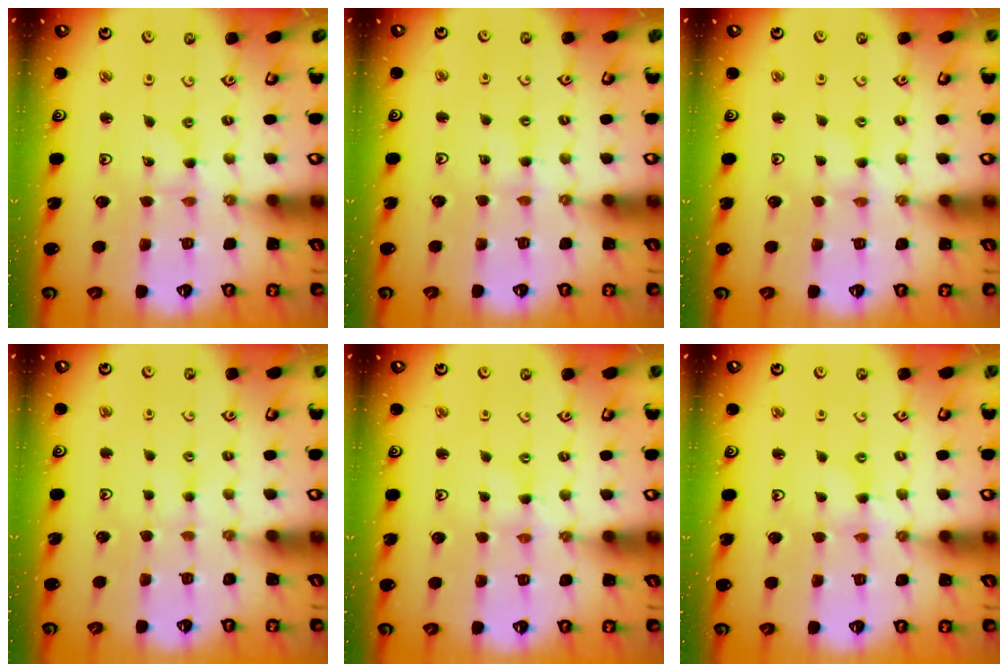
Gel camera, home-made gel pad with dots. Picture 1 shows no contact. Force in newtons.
{"total": 2.6, "press": 2.6, "slide": 0.3}
{"total": 0.9, "press": 0.8, "slide": 0.2}
{"total": 2.0, "press": 2.0, "slide": 0.3}
{"total": 2.4, "press": 2.3, "slide": 0.4}
{"total": 1.3, "press": 1.3, "slide": 0.2}